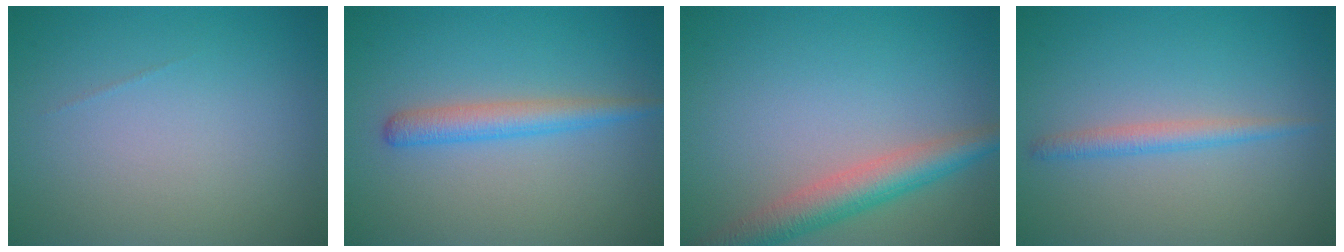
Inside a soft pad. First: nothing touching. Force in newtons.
{"total": 2.6, "press": 2.6, "slide": 0.1}
{"total": 4.6, "press": 4.6, "slide": 0.2}
{"total": 1.7, "press": 1.7, "slide": 0.1}